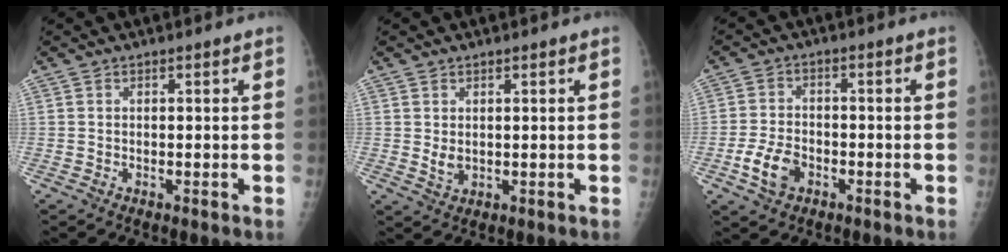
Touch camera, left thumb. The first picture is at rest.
{"total": 2.3, "force": [0.7, 1.6, 1.5], "torque": [-0.021, -0.009, 0.018]}
{"total": 6.2, "force": [-2.5, 4.2, 3.8], "torque": [-0.069, 0.010, -0.047]}